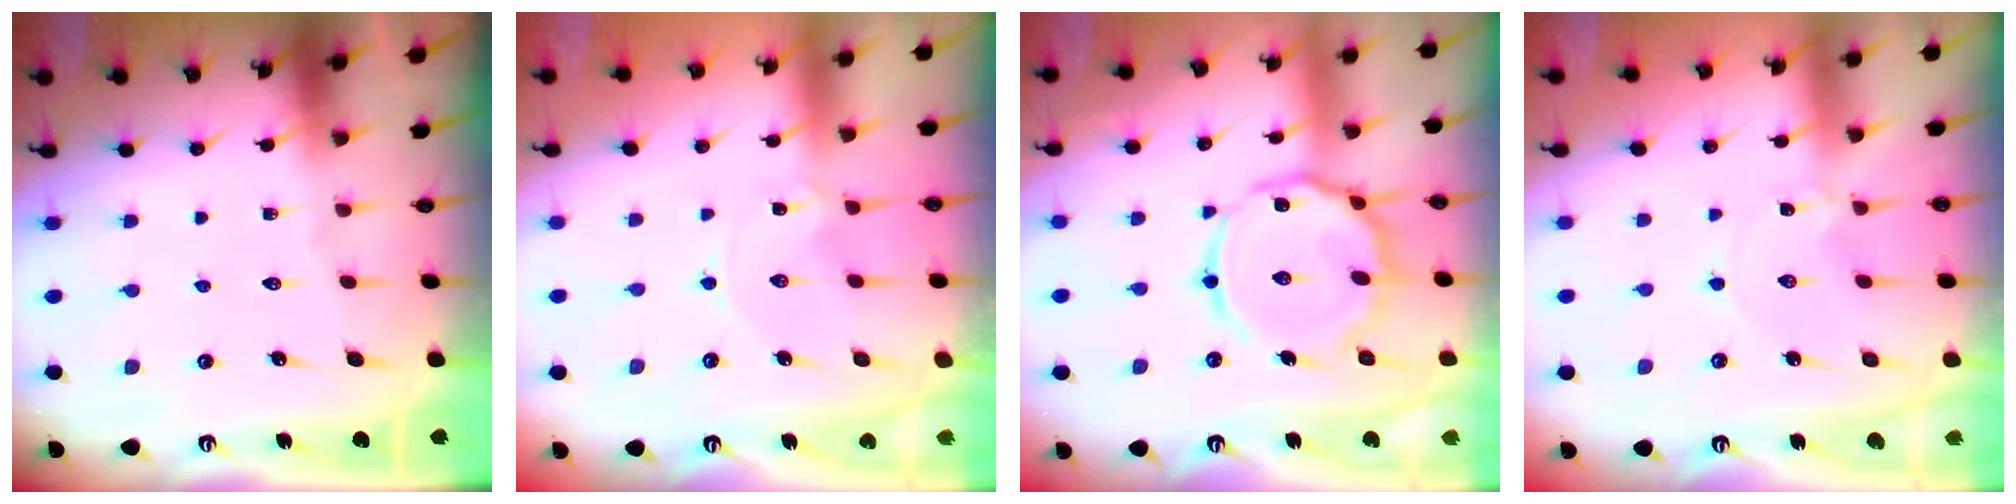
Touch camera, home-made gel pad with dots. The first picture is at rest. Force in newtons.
{"total": 0.0}
{"total": 14.5, "press": 14.4, "slide": 1.2}
{"total": 0.9, "press": 0.9, "slide": 0.2}